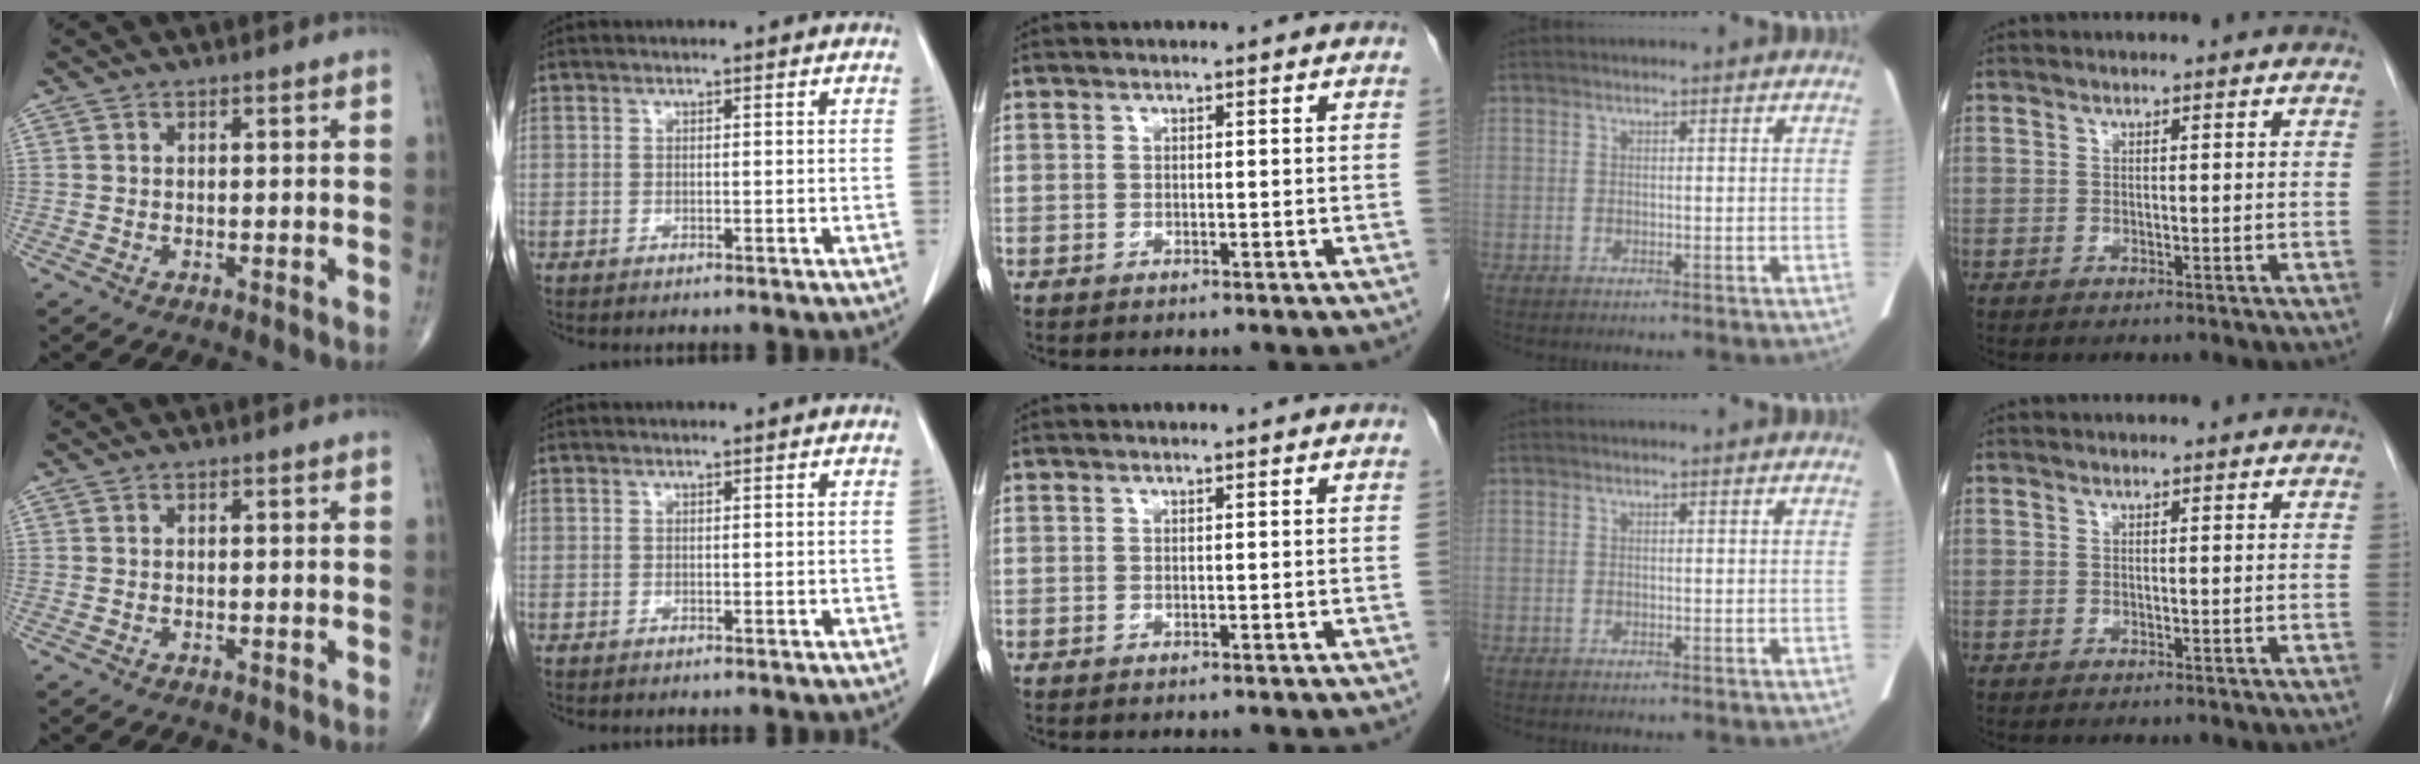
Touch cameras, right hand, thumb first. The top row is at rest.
{}